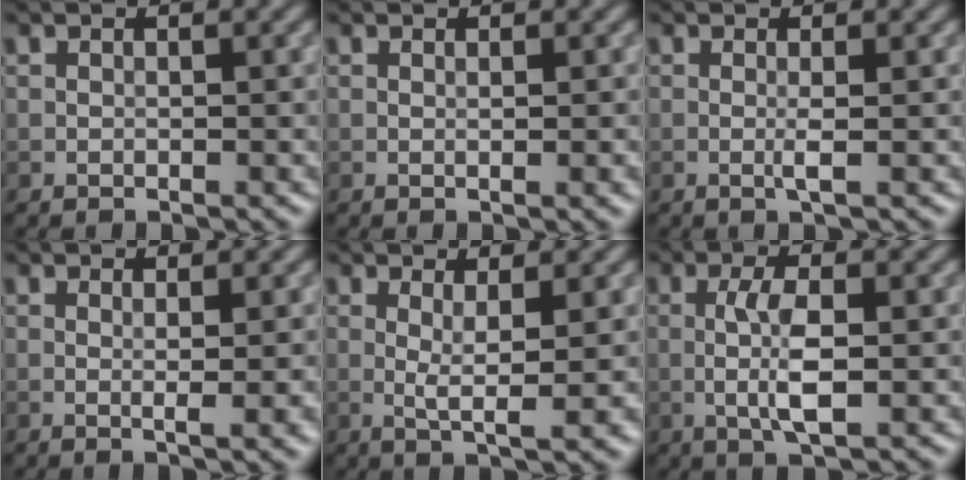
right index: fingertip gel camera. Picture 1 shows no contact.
{"total": 1.2, "force": [0.1, 0.3, 1.1], "torque": [-0.014, 0.003, 0.000]}
{"total": 1.1, "force": [-0.1, 0.0, 1.1], "torque": [-0.025, -0.002, -0.005]}
{"total": 2.5, "force": [0.2, 0.5, 2.4], "torque": [-0.034, -0.001, 0.002]}
{"total": 3.4, "force": [0.5, 0.5, 3.3], "torque": [-0.062, -0.012, 0.011]}
{"total": 4.0, "force": [-0.5, 1.0, 3.8], "torque": [-0.080, -0.001, -0.011]}